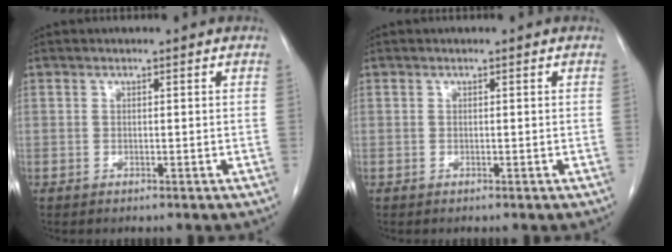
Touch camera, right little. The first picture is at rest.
{"total": 0.0}